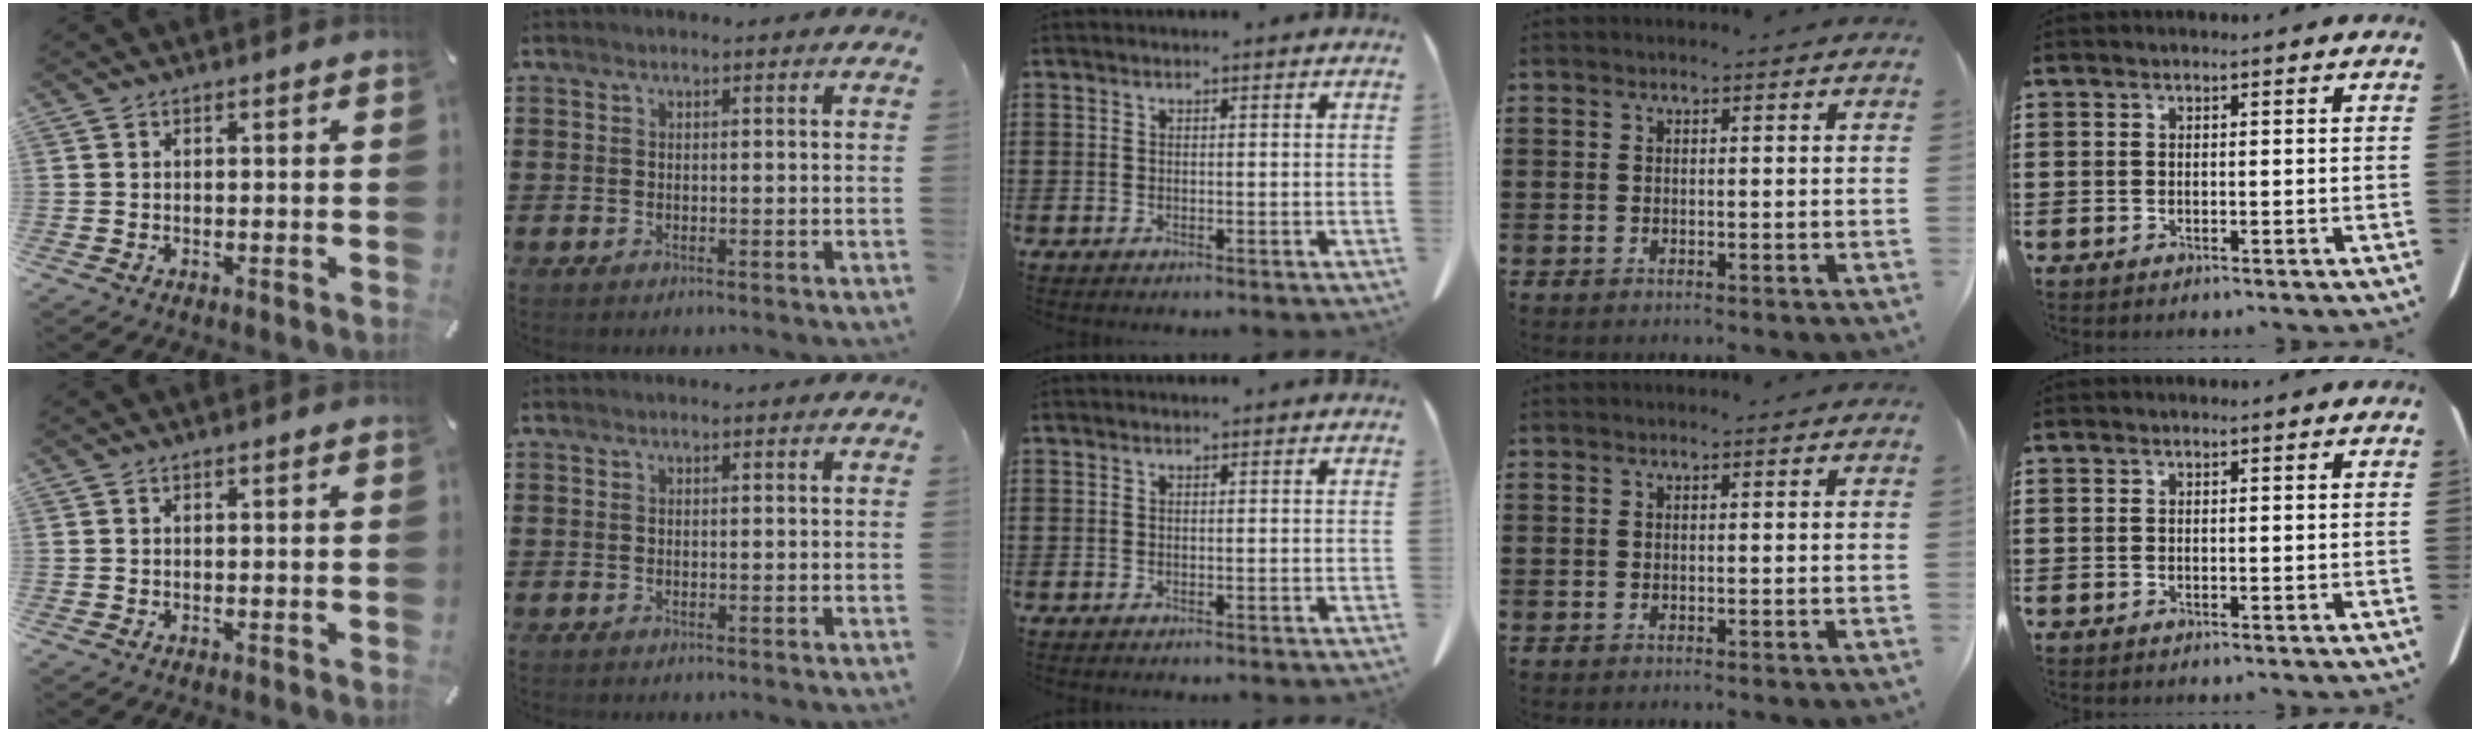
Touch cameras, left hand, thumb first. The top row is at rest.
{}